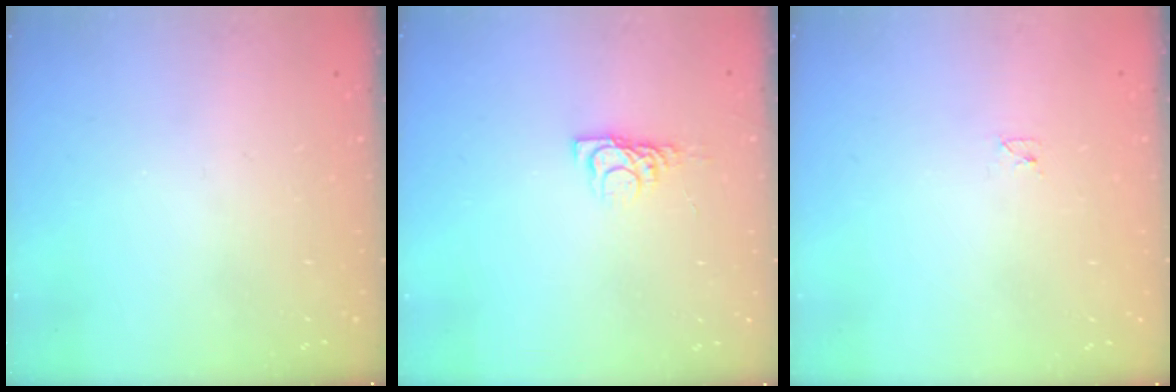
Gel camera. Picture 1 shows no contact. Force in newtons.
{"total": 5.4, "press": 5.4, "slide": 0.6}
{"total": 2.3, "press": 2.2, "slide": 0.4}